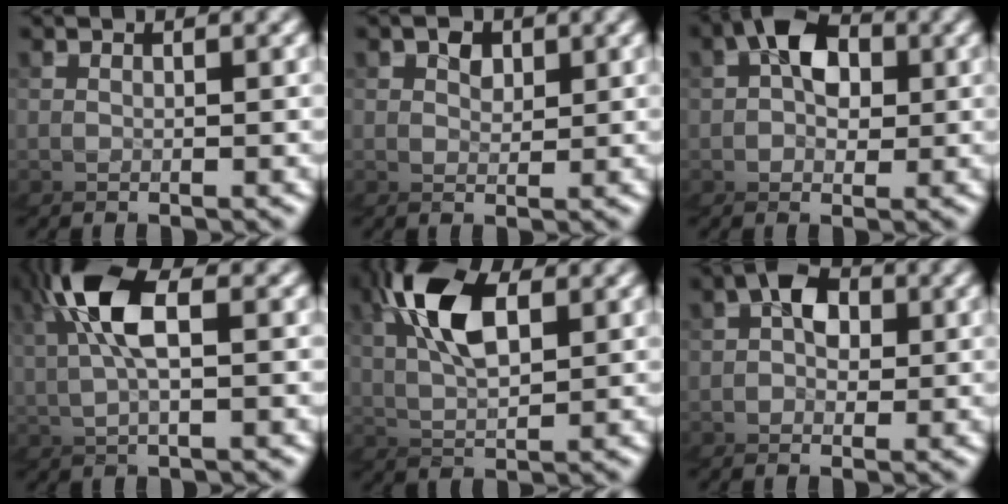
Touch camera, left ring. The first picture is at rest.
{"total": 2.1, "force": [1.6, 0.6, -1.3], "torque": [-0.006, -0.002, 0.019]}
{"total": 5.4, "force": [1.0, 4.6, 2.6], "torque": [-0.075, -0.011, 0.015]}
{"total": 4.7, "force": [1.1, 1.2, 4.4], "torque": [-0.127, 0.007, 0.015]}
{"total": 4.7, "force": [3.1, 1.5, 3.2], "torque": [-0.115, 0.020, 0.037]}
{"total": 5.0, "force": [0.7, 4.7, 1.7], "torque": [-0.060, -0.015, 0.010]}